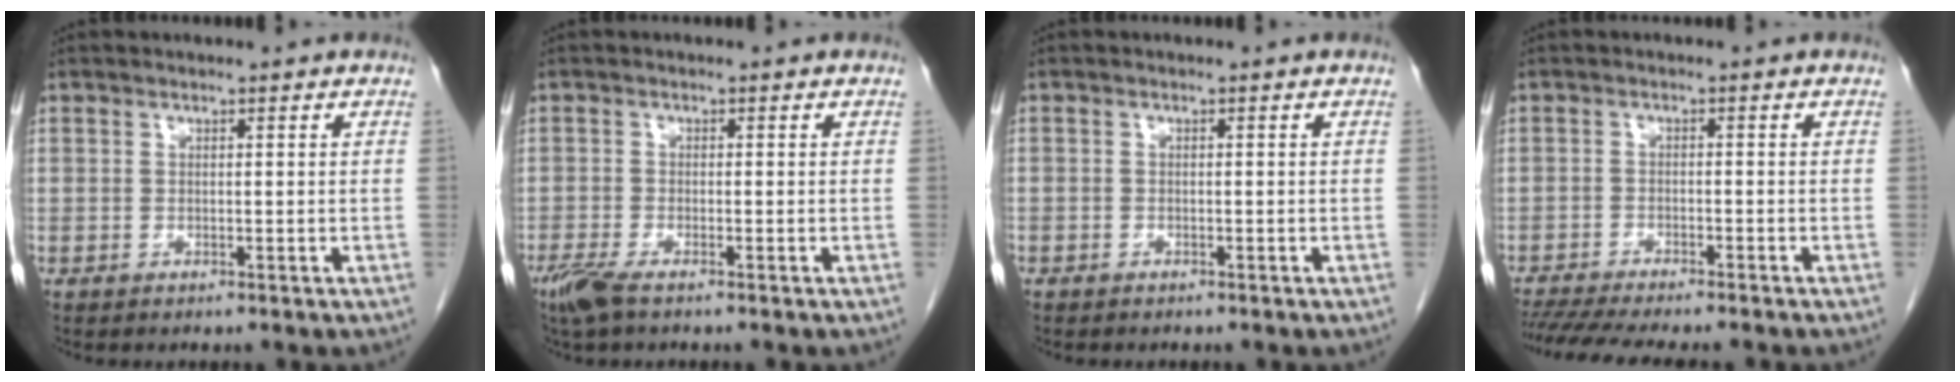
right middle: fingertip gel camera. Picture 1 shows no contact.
{"total": 3.5, "force": [-2.5, 0.7, 2.3], "torque": [-0.053, -0.008, -0.049]}
{"total": 0.7, "force": [-0.6, 0.4, 0.1], "torque": [-0.009, 0.002, -0.011]}
{"total": 11.8, "force": [-10.3, 1.3, 5.6], "torque": [-0.080, -0.010, -0.150]}